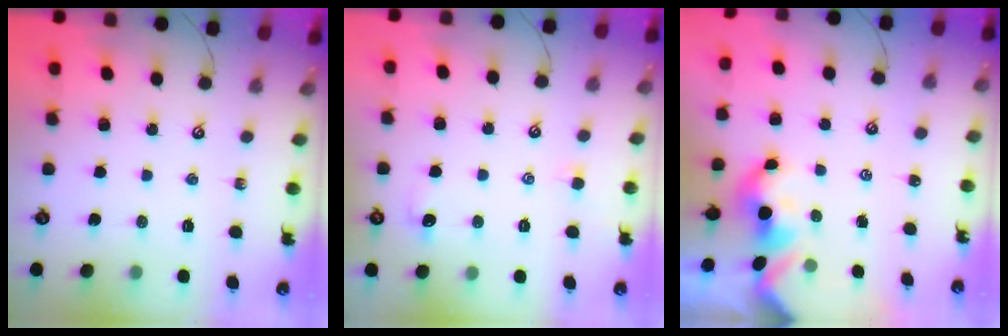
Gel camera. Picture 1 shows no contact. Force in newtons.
{"total": 0.8, "press": 0.3, "slide": 0.7}
{"total": 1.8, "press": 1.8, "slide": 0.2}